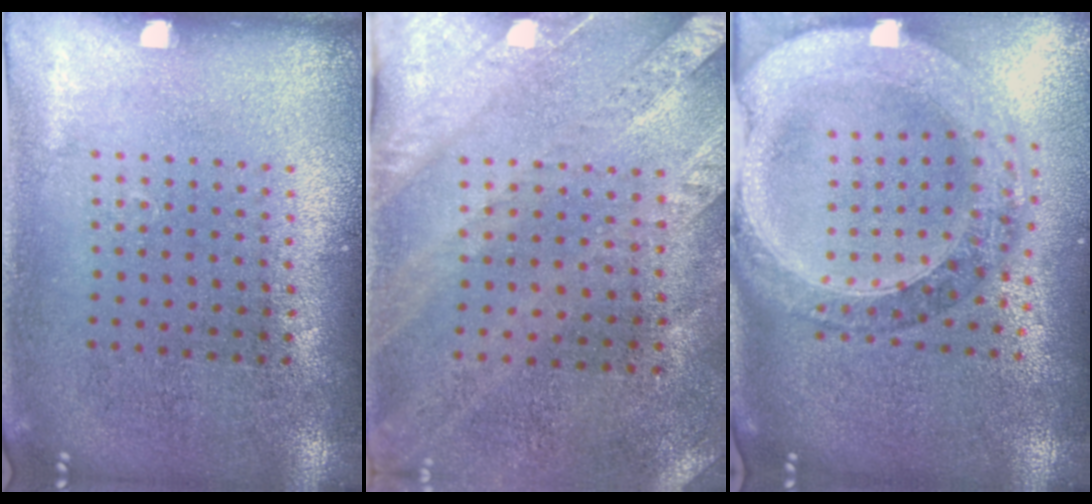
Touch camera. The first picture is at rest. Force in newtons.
{"total": 2.5, "press": 2.1, "slide": 1.3}
{"total": 2.2, "press": 2.0, "slide": 0.9}